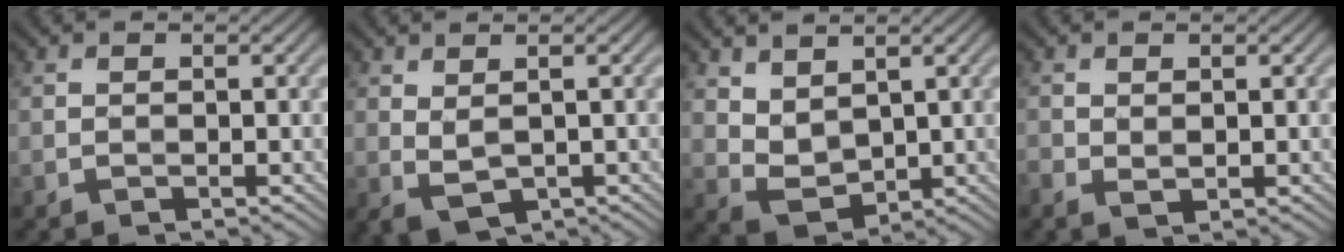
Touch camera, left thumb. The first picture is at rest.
{"total": 2.3, "force": [0.9, 0.9, 1.9], "torque": [-0.047, -0.002, 0.021]}
{"total": 4.9, "force": [2.6, 2.9, 3.0], "torque": [-0.074, -0.007, 0.059]}
{"total": 1.6, "force": [0.0, 0.9, 1.3], "torque": [-0.033, -0.005, 0.003]}